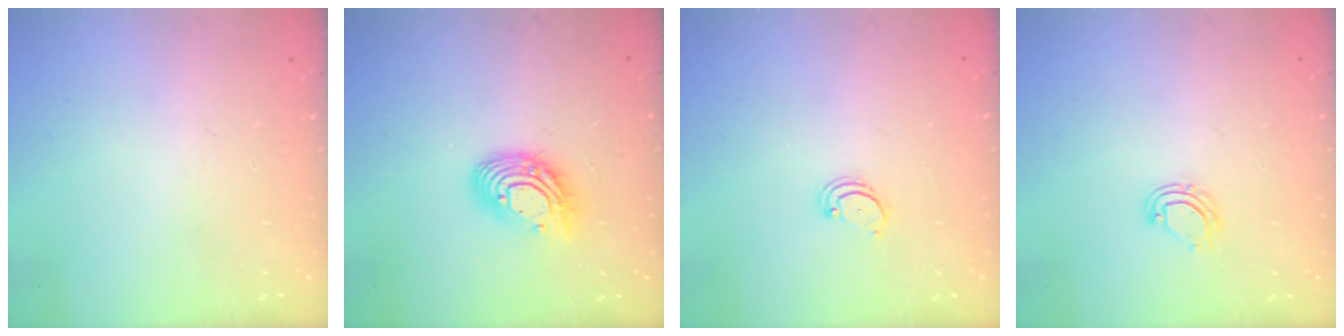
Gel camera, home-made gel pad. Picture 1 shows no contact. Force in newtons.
{"total": 13.9, "press": 13.9, "slide": 1.2}
{"total": 2.6, "press": 2.5, "slide": 0.5}
{"total": 6.5, "press": 6.5, "slide": 1.1}